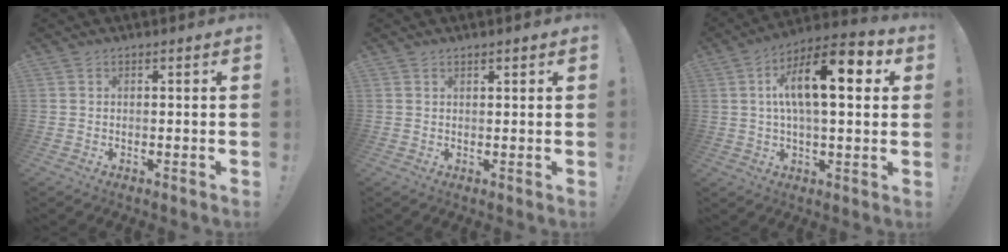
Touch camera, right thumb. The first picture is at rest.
{"total": 0.8, "force": [0.7, 0.1, 0.4], "torque": [-0.004, -0.002, 0.012]}
{"total": 16.7, "force": [4.6, 6.0, 14.9], "torque": [-0.243, -0.005, 0.063]}